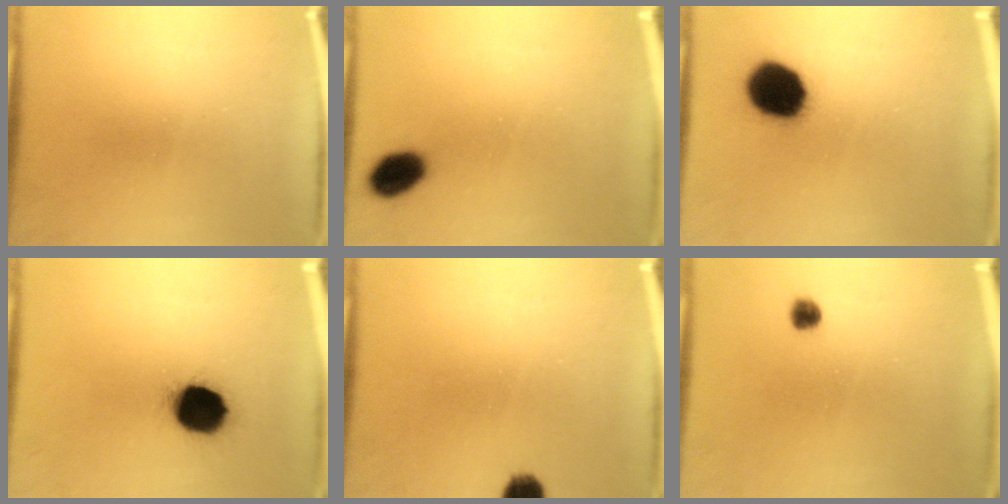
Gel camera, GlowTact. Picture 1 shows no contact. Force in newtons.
{"total": 6.2}
{"total": 14.1}
{"total": 14.4}
{"total": 5.0}
{"total": 2.4}